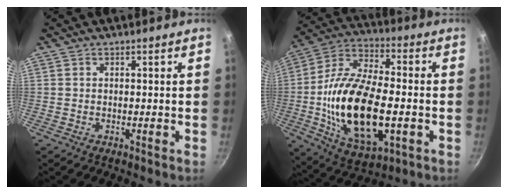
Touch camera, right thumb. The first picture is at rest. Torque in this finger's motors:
{"motor_torque": [-0.24, 2.13, 2.13, -0.65, 0.70]}